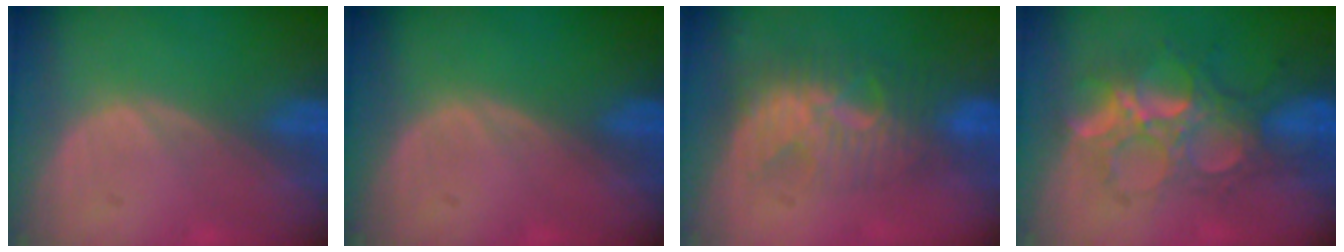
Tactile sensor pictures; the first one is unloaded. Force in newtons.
{"total": 0.0}
{"total": 8.1, "press": 7.4, "slide": 3.4}
{"total": 8.9, "press": 8.3, "slide": 3.3}